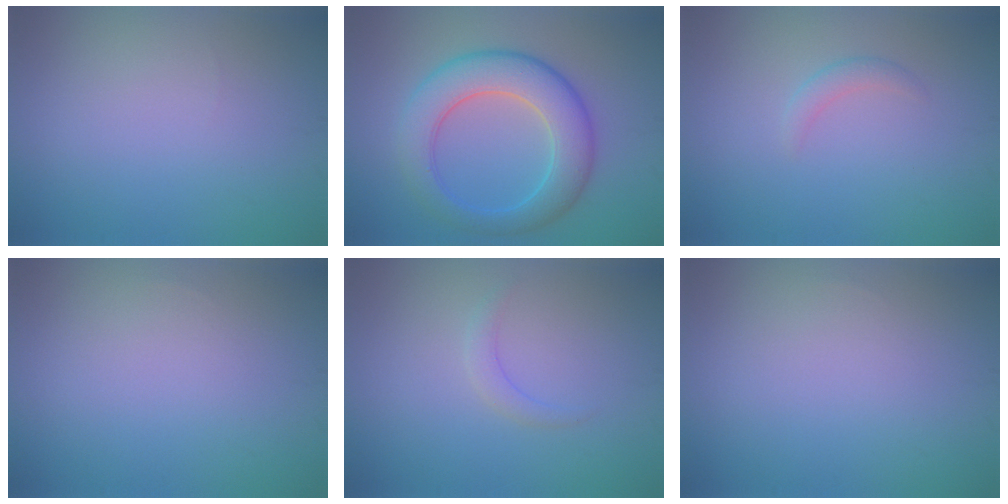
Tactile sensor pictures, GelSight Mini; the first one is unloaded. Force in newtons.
{"total": 7.3, "press": 7.3, "slide": 0.3}
{"total": 1.2, "press": 1.2, "slide": 0.0}
{"total": 0.0}
{"total": 1.2, "press": 1.2, "slide": 0.1}
{"total": 0.0}